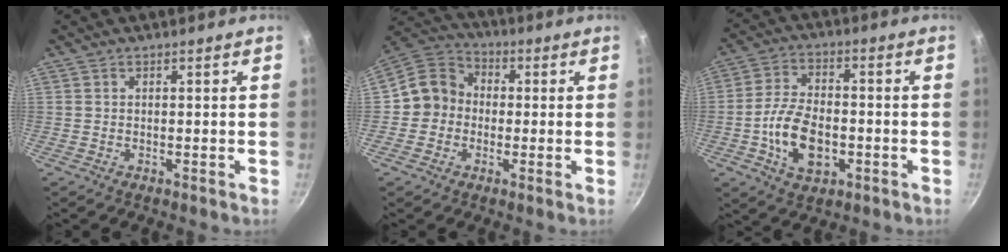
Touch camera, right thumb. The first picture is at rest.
{"total": 9.2, "force": [-0.7, 8.4, 3.5], "torque": [-0.026, 0.028, -0.037]}
{"total": 11.7, "force": [-3.1, 7.0, 8.8], "torque": [-0.151, 0.021, -0.057]}